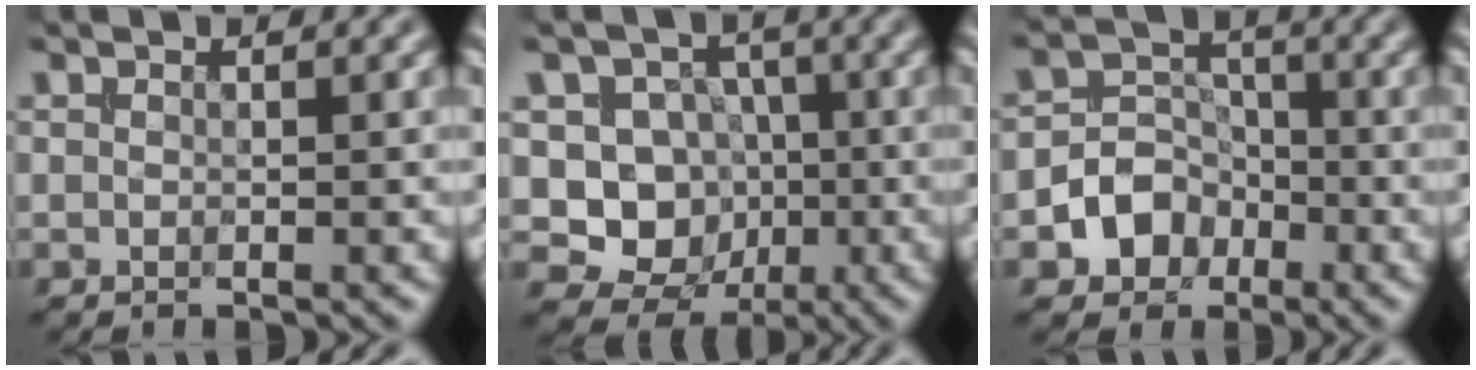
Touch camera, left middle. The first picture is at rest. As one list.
[{"total": 7.8, "force": [-0.6, 7.3, 2.8], "torque": [-0.038, 0.008, -0.033]}, {"total": 4.3, "force": [-1.8, 3.6, 1.4], "torque": [0.000, 0.007, -0.045]}]